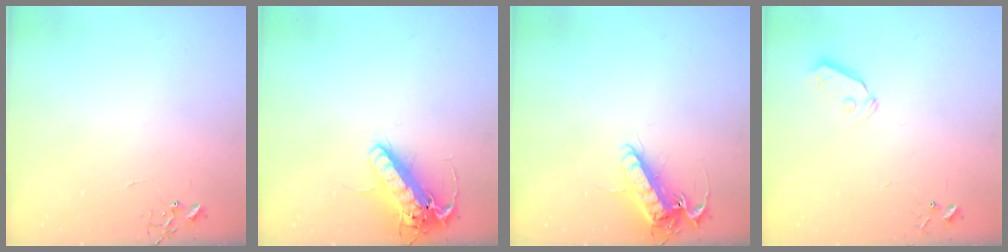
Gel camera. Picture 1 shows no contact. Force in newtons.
{"total": 15.6, "press": 15.3, "slide": 3.2}
{"total": 13.4, "press": 13.2, "slide": 2.1}
{"total": 6.4, "press": 6.4, "slide": 0.6}